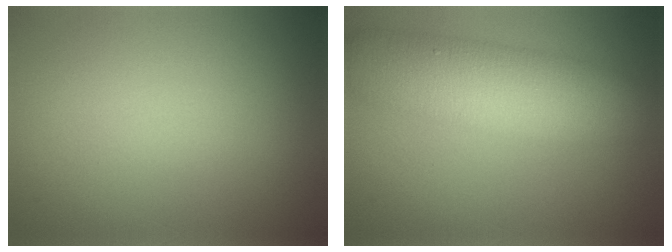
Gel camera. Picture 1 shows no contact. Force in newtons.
{"total": 8.8, "press": 8.8, "slide": 0.4}